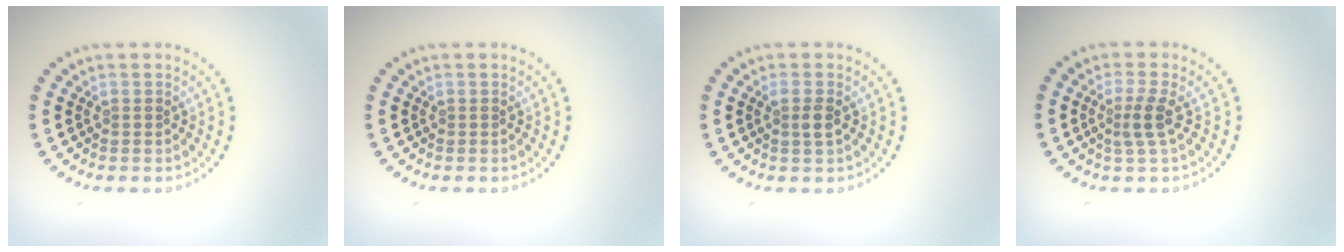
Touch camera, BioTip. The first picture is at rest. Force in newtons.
{"total": 0.0}
{"total": 1.3, "press": 1.1, "slide": 0.6}
{"total": 2.0, "press": 1.5, "slide": 1.3}